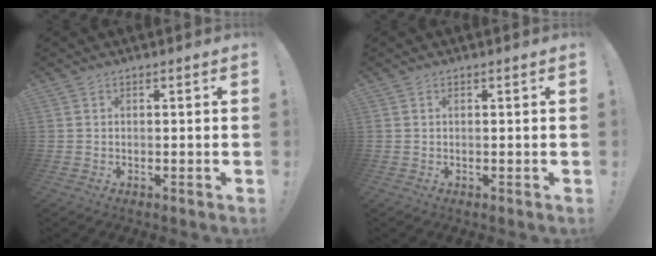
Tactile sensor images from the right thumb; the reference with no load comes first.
{"total": 0.0}